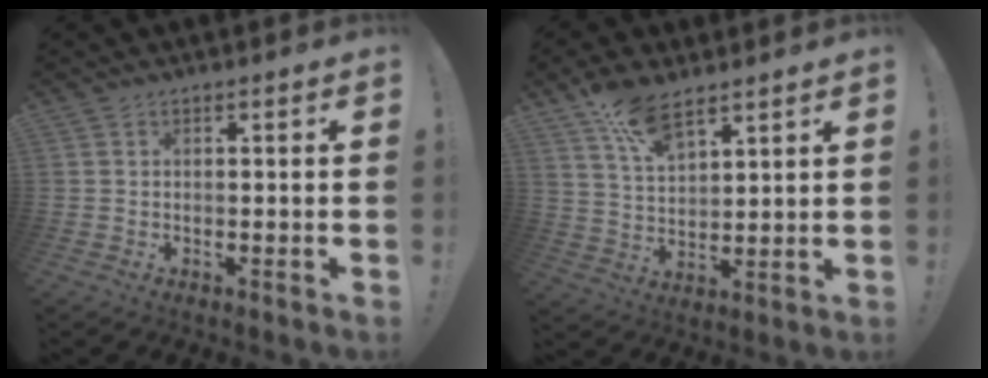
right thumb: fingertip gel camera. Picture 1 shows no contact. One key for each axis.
{"total": 9.9, "fx": 7.6, "fy": 3.7, "fz": 5.2, "tx": -0.095, "ty": -0.044, "tz": 0.143}